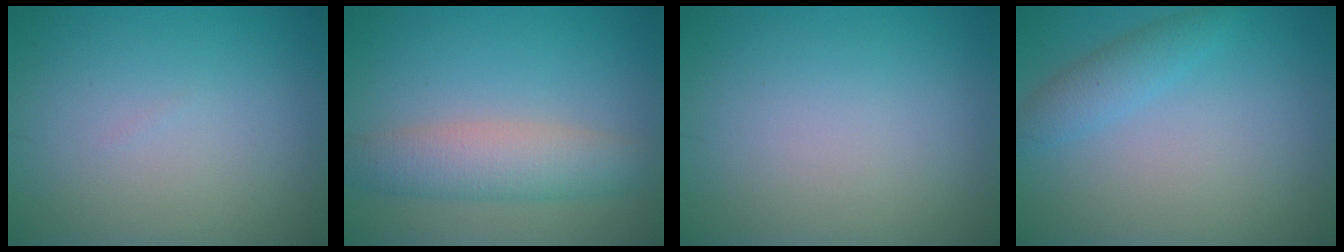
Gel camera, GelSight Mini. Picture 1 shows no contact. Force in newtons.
{"total": 4.3, "press": 4.3, "slide": 0.1}
{"total": 0.0}
{"total": 2.3, "press": 2.3, "slide": 0.1}